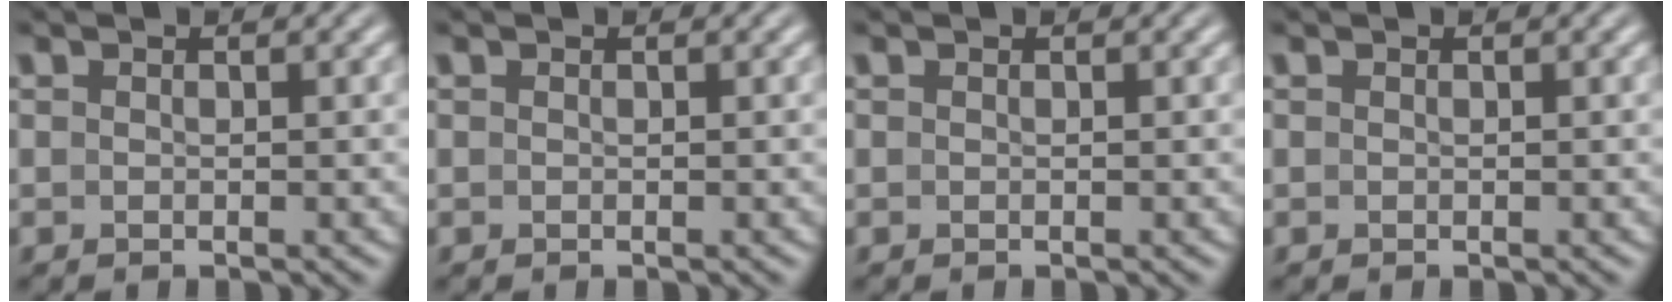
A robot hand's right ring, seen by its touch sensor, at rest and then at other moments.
{"total": 0.0}
{"total": 0.0}
{"total": 0.0}